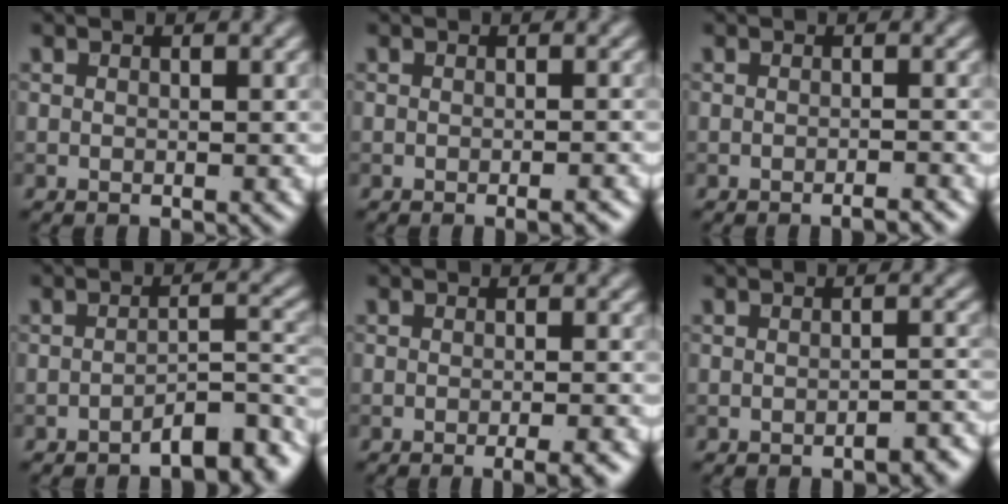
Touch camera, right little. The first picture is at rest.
{"total": 1.5, "force": [-0.9, 0.3, 1.2], "torque": [-0.010, 0.000, -0.014]}
{"total": 1.2, "force": [-1.0, 0.2, 0.8], "torque": [-0.007, -0.001, -0.020]}
{"total": 4.2, "force": [-3.2, 1.0, 2.5], "torque": [-0.032, 0.011, -0.049]}
{"total": 2.9, "force": [-1.5, 0.7, 2.4], "torque": [-0.018, 0.002, -0.023]}
{"total": 1.9, "force": [-1.4, 0.6, 1.2], "torque": [-0.013, 0.007, -0.019]}